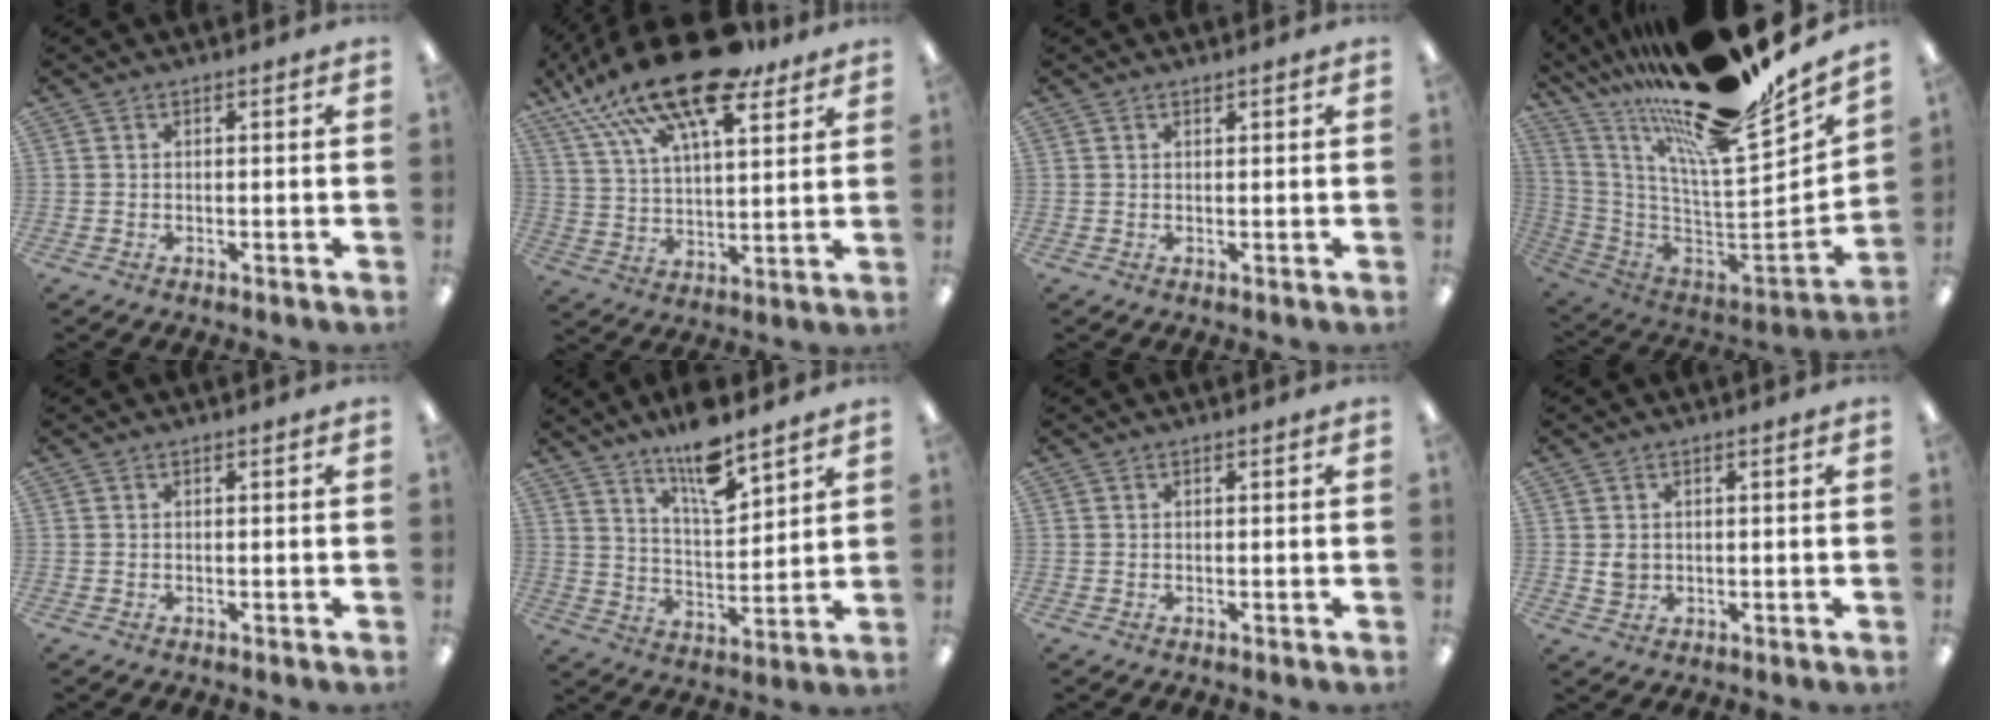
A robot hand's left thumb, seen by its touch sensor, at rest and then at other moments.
{"total": 21.9, "force": [15.5, 7.5, 13.6], "torque": [-0.238, -0.083, 0.267]}
{"total": 0.7, "force": [0.7, 0.1, 0.2], "torque": [-0.006, 0.000, 0.014]}
{"total": 23.6, "force": [16.7, 5.3, 15.9], "torque": [-0.216, -0.141, 0.276]}
{"total": 0.0}
{"total": 12.8, "force": [10.0, 3.6, 7.1], "torque": [-0.117, -0.059, 0.171]}
{"total": 0.0}
{"total": 2.2, "force": [0.7, 1.9, 0.9], "torque": [-0.012, 0.001, 0.010]}